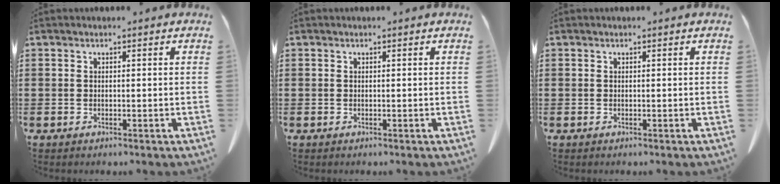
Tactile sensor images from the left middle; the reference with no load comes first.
{"total": 0.0}
{"total": 0.0}